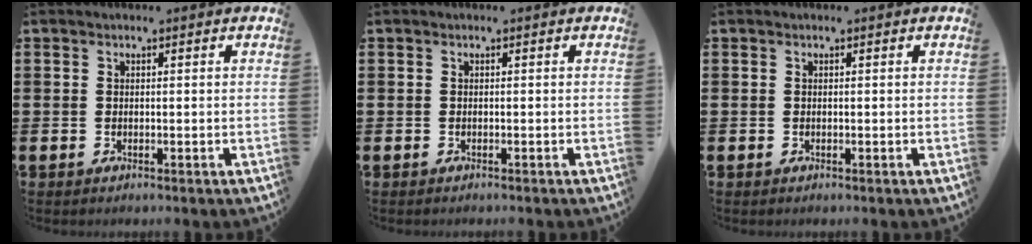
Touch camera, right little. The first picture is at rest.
{"total": 0.0}
{"total": 0.0}